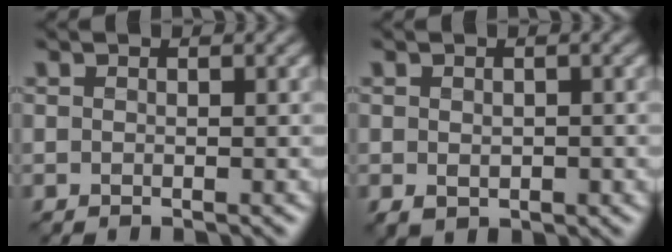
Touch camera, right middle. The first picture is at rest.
{"total": 1.7, "force": [-0.4, 1.3, 0.9], "torque": [-0.018, -0.004, -0.004]}